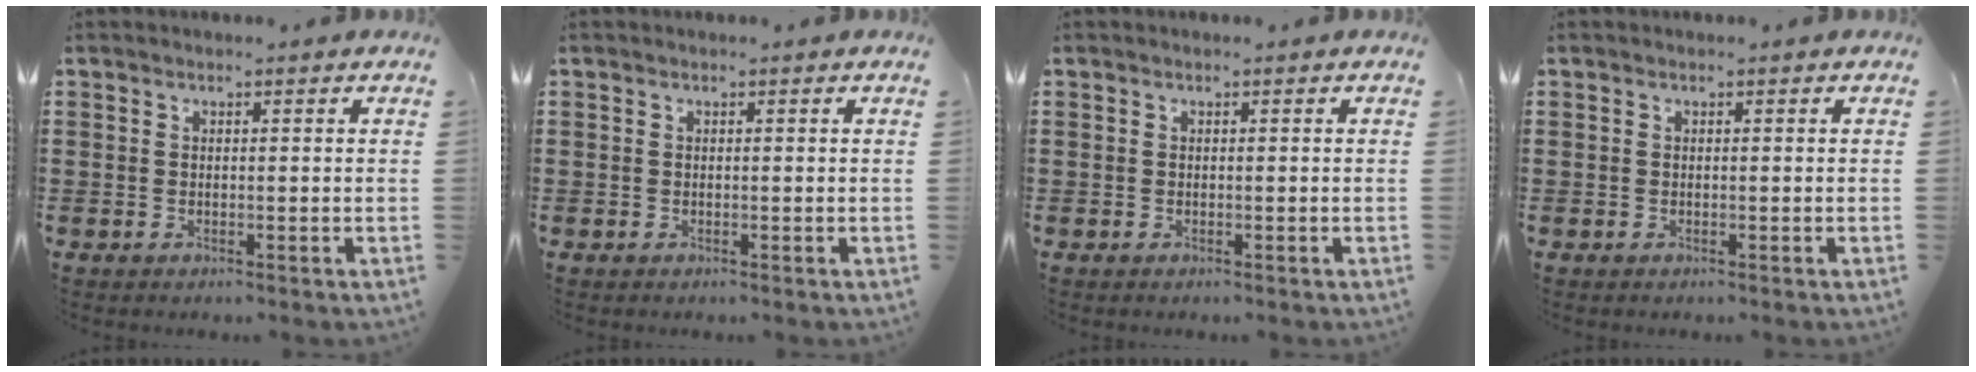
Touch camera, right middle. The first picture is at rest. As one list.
[{"total": 0.0}, {"total": 0.0}, {"total": 0.0}]